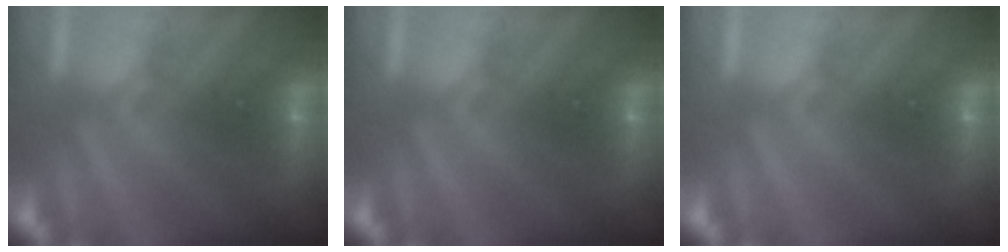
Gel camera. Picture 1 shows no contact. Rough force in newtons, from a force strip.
{"total": 0.0}
{"total": 0.0}